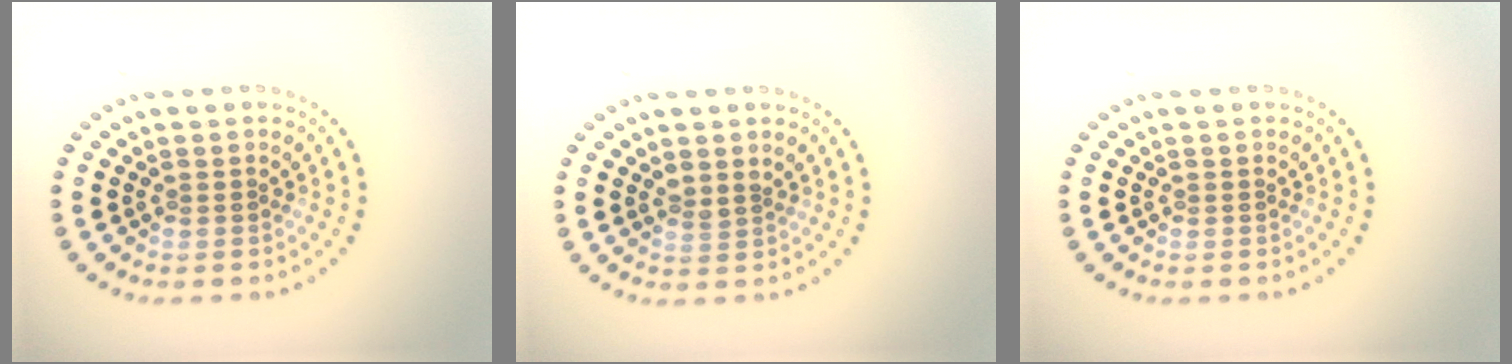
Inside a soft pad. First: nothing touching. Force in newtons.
{"total": 1.0, "press": 0.7, "slide": 0.7}
{"total": 0.0}